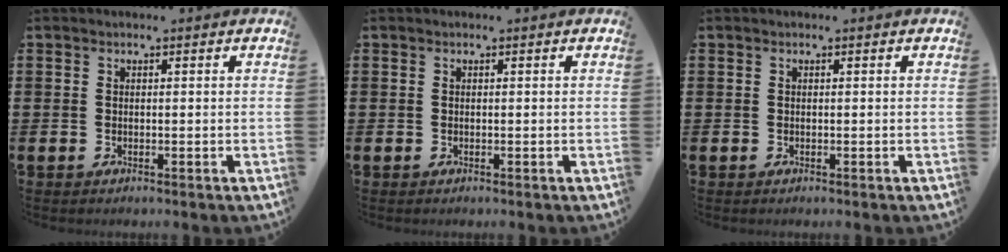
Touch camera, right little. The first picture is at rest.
{"total": 0.0}
{"total": 0.0}